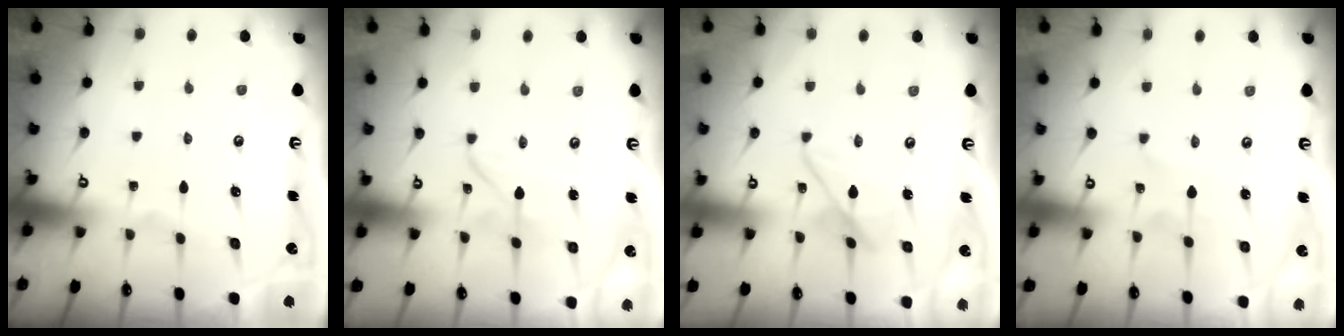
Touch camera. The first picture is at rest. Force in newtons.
{"total": 2.1, "press": 2.1, "slide": 0.2}
{"total": 8.3, "press": 8.3, "slide": 0.4}
{"total": 1.9, "press": 1.9, "slide": 0.2}